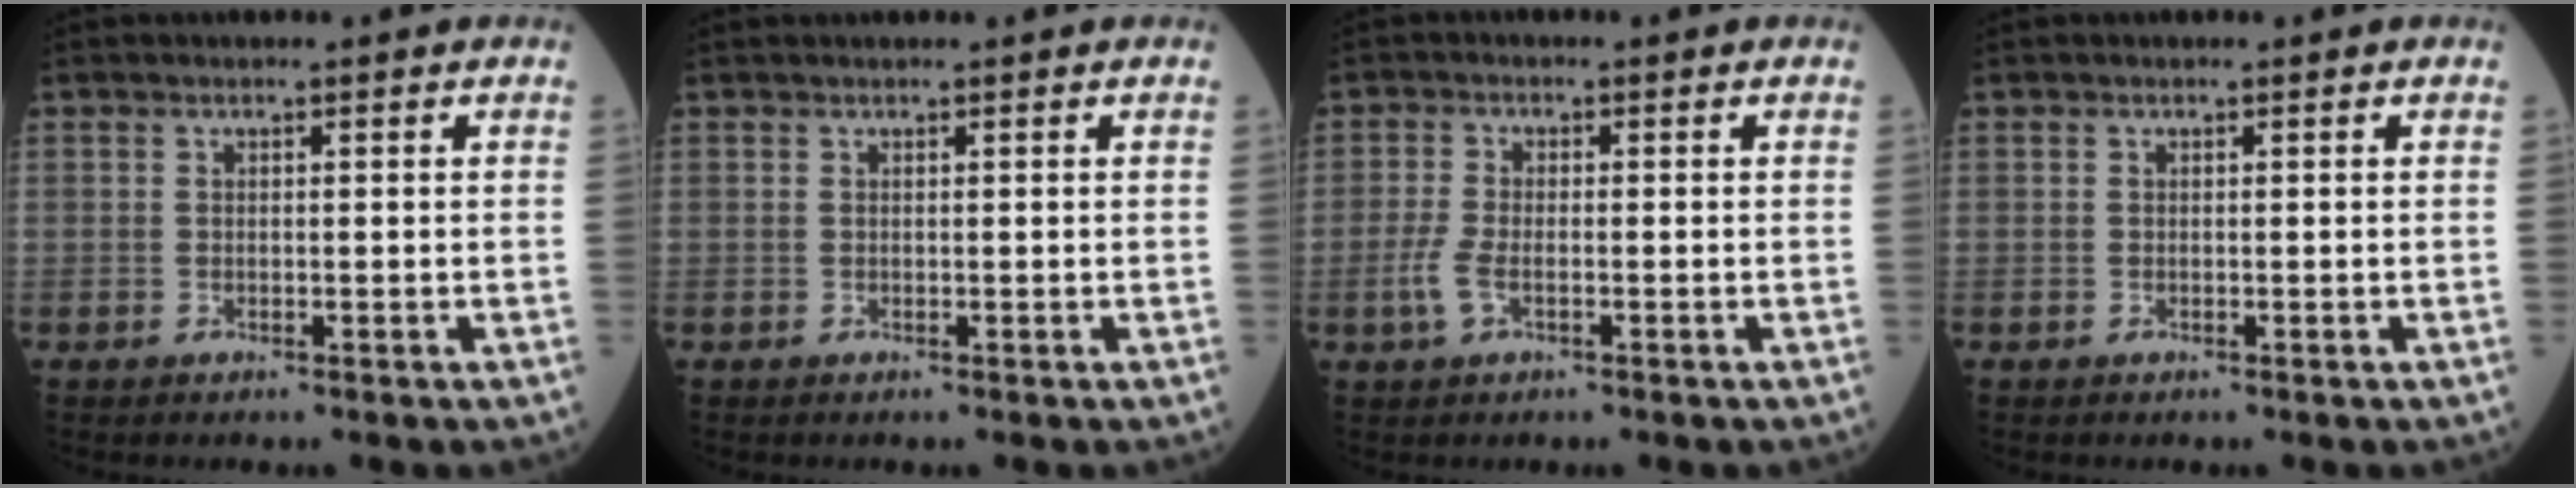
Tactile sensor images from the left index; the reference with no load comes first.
{"total": 0.0}
{"total": 3.5, "force": [-1.2, 1.4, 3.0], "torque": [-0.078, -0.003, -0.027]}
{"total": 0.0}